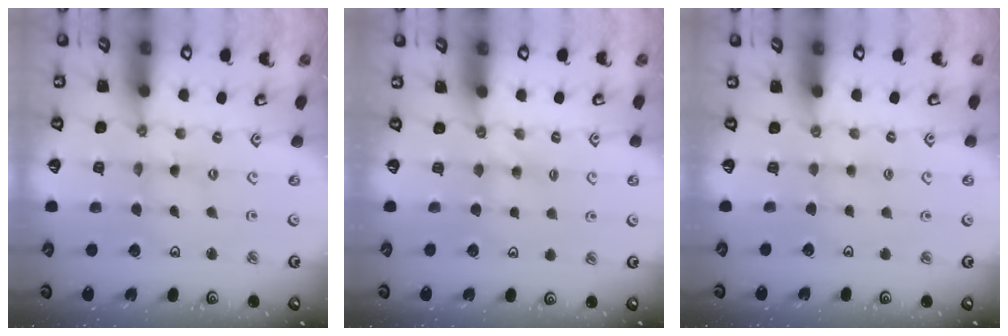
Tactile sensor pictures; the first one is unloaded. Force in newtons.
{"total": 3.0, "press": 2.9, "slide": 0.4}
{"total": 2.0, "press": 1.9, "slide": 0.4}